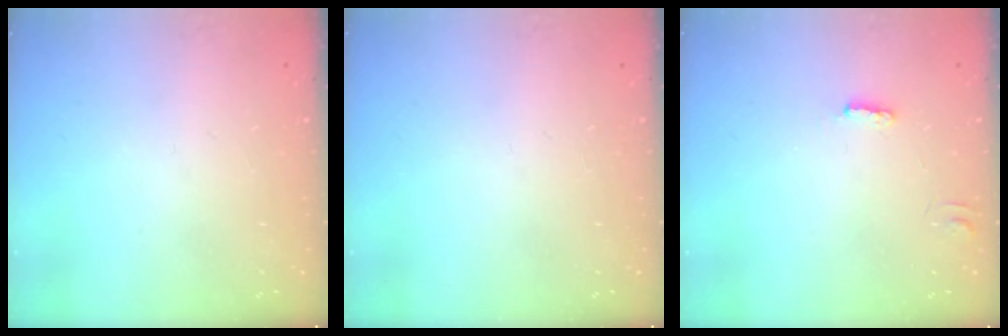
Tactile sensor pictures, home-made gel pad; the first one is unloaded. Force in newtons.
{"total": 0.0}
{"total": 2.6, "press": 2.6, "slide": 0.4}